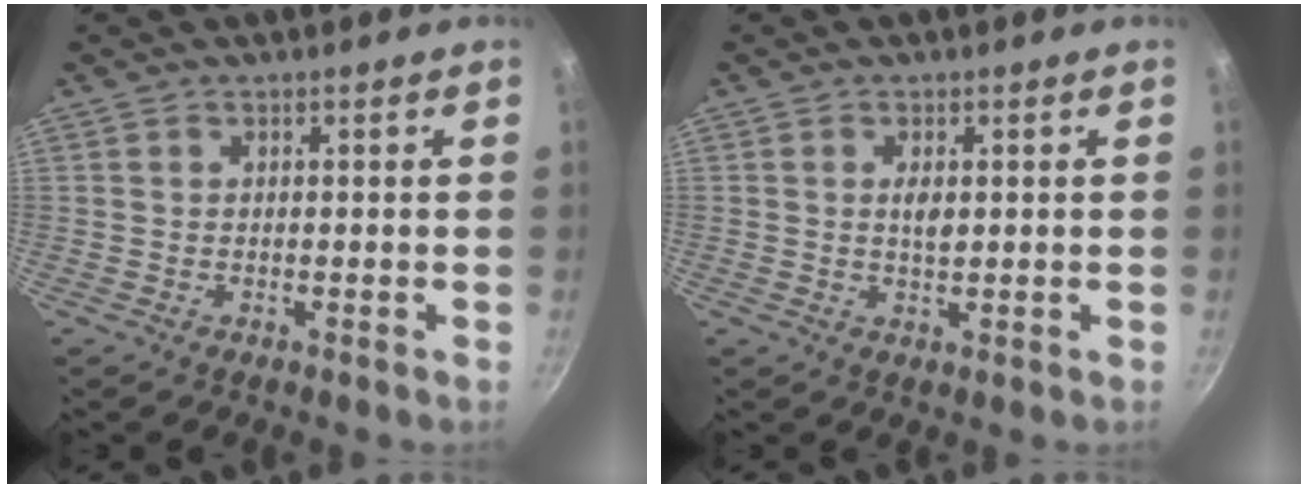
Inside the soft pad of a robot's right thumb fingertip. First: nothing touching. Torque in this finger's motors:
{"motor_torque": [0.30, 0.50, 0.52, -0.22, 0.00]}